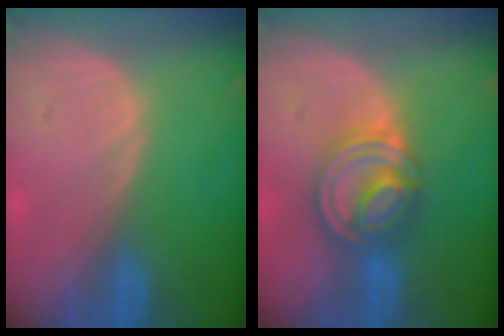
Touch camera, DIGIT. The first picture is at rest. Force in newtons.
{"total": 8.1, "press": 6.8, "slide": 4.3}